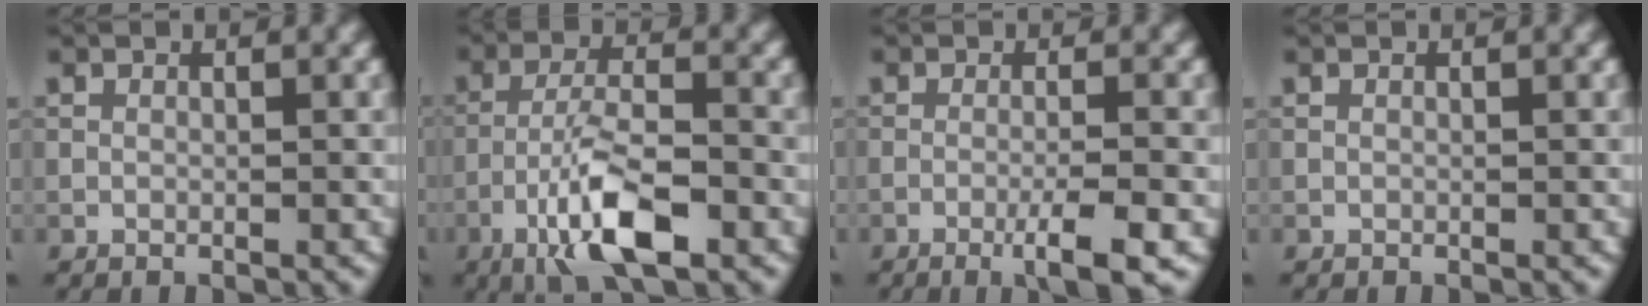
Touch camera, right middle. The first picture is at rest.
{"total": 7.9, "force": [-4.1, 2.3, 6.3], "torque": [-0.113, 0.008, -0.082]}
{"total": 4.0, "force": [-1.7, 0.6, 3.6], "torque": [-0.056, 0.002, -0.033]}
{"total": 0.0}